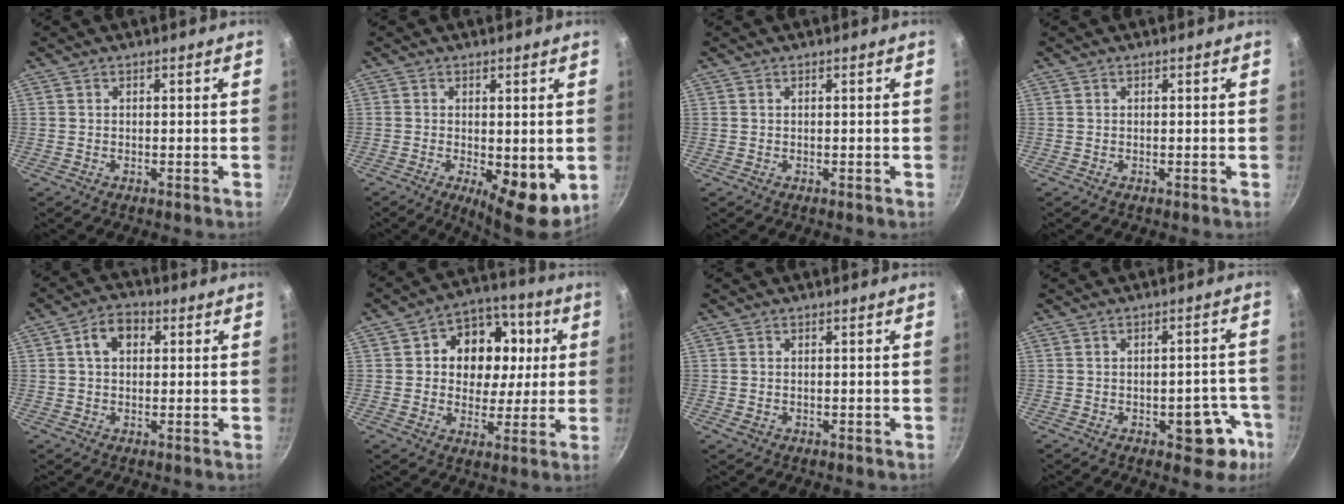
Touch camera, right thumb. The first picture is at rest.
{"total": 9.1, "force": [-1.5, 3.4, 8.3], "torque": [-0.102, -0.012, -0.010]}
{"total": 0.0}
{"total": 0.0}
{"total": 6.1, "force": [1.5, 4.3, 4.0], "torque": [-0.046, 0.013, 0.016]}
{"total": 14.3, "force": [2.4, 11.8, 7.7], "torque": [-0.082, 0.004, 0.026]}
{"total": 1.3, "force": [-0.1, 1.0, 0.9], "torque": [-0.012, -0.001, -0.001]}
{"total": 8.6, "force": [-3.9, 4.7, 6.1], "torque": [-0.014, 0.031, -0.044]}